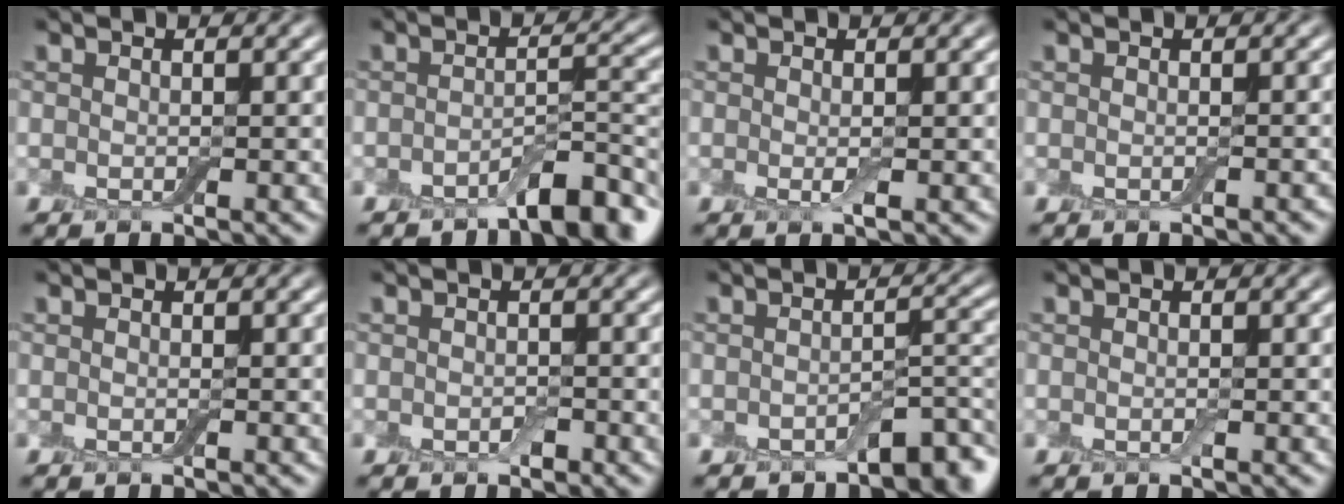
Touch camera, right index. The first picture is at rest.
{"total": 4.6, "force": [-3.3, 1.3, 2.8], "torque": [-0.035, 0.008, -0.051]}
{"total": 0.9, "force": [-0.1, 0.1, 0.9], "torque": [-0.018, -0.004, -0.003]}
{"total": 0.6, "force": [-0.5, 0.3, 0.3], "torque": [-0.007, -0.001, -0.006]}
{"total": 0.0}
{"total": 0.8, "force": [-0.5, 0.5, 0.5], "torque": [-0.007, 0.000, -0.007]}
{"total": 4.0, "force": [-2.9, 1.6, 2.3], "torque": [-0.020, 0.003, -0.041]}
{"total": 0.0}